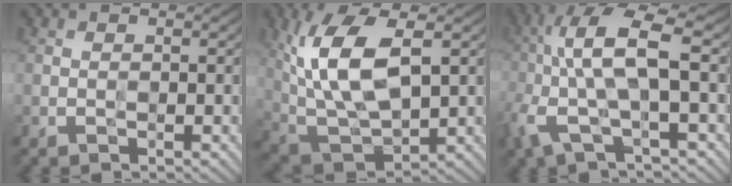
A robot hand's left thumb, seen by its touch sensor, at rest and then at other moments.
{"total": 13.1, "force": [3.6, 6.3, 10.8], "torque": [-0.239, 0.004, 0.072]}
{"total": 10.7, "force": [-1.3, 3.3, 10.1], "torque": [-0.237, 0.006, -0.035]}